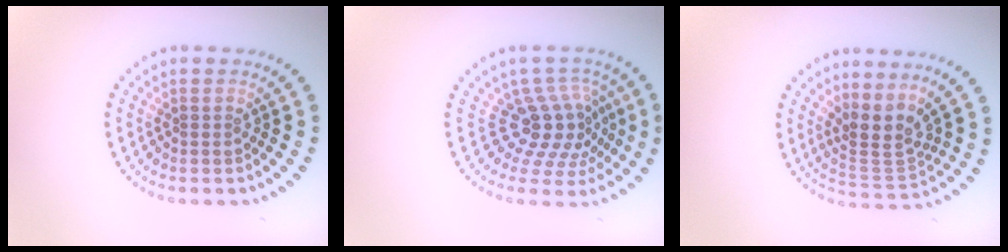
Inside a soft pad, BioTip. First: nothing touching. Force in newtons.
{"total": 4.4, "press": 3.1, "slide": 3.1}
{"total": 3.4, "press": 2.5, "slide": 2.3}